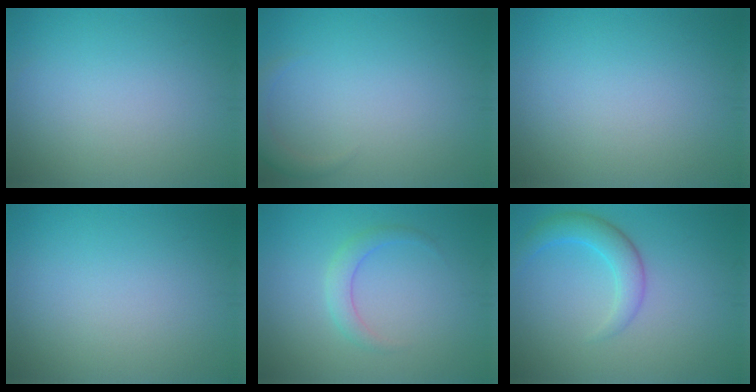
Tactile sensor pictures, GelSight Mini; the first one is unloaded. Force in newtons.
{"total": 1.4, "press": 1.4, "slide": 0.1}
{"total": 0.0}
{"total": 0.0}
{"total": 1.9, "press": 1.9, "slide": 0.1}
{"total": 3.2, "press": 3.2, "slide": 0.1}